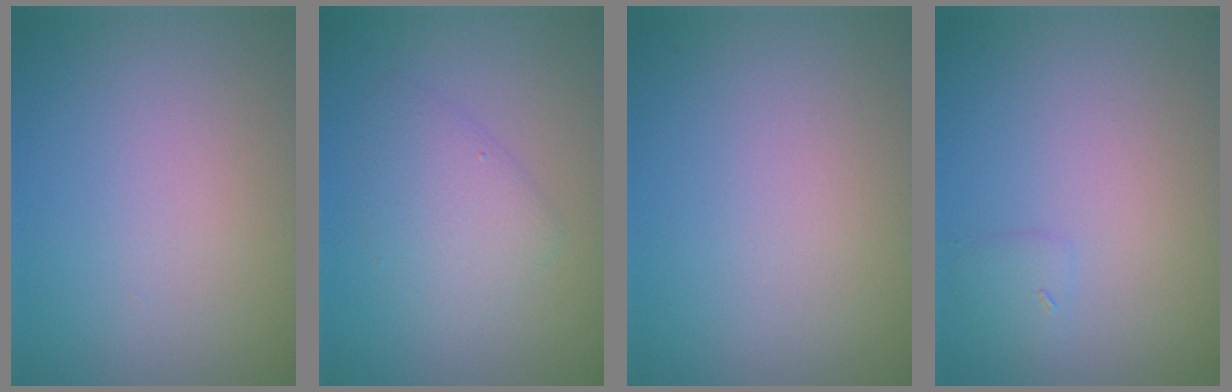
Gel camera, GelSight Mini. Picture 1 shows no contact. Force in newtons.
{"total": 2.9, "press": 2.9, "slide": 0.2}
{"total": 0.0}
{"total": 0.9, "press": 0.9, "slide": 0.1}